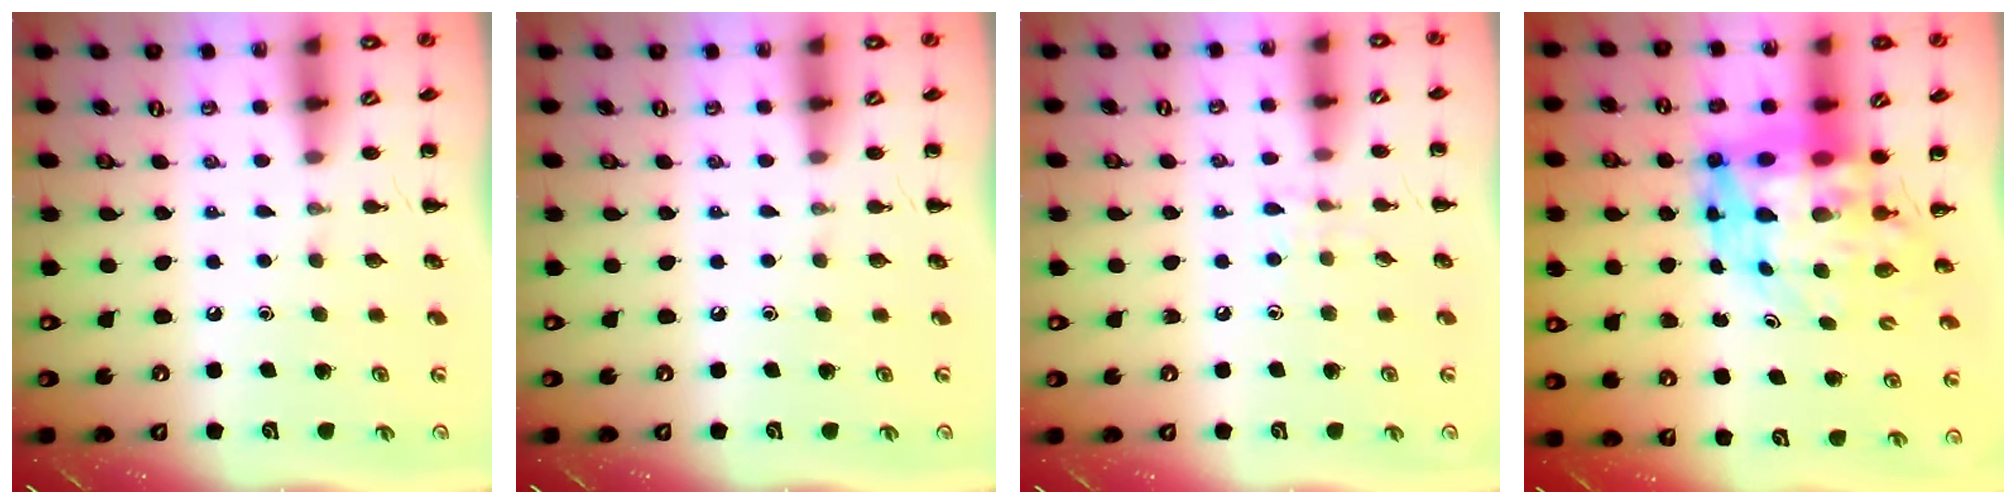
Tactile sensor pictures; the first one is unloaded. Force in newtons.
{"total": 0.0}
{"total": 4.9, "press": 4.7, "slide": 1.5}
{"total": 12.5, "press": 11.9, "slide": 3.7}